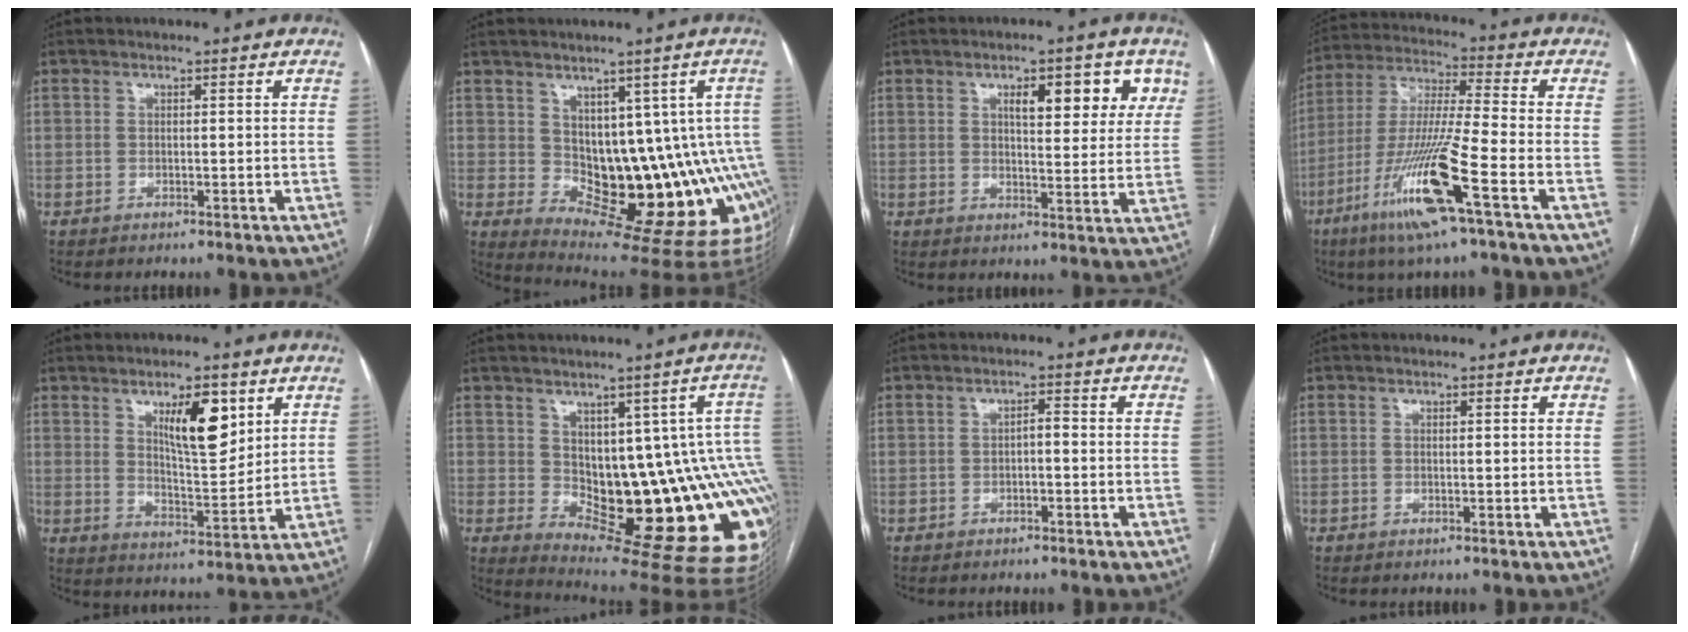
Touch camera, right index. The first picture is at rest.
{"total": 14.5, "force": [-0.5, 7.6, 12.4], "torque": [-0.114, 0.016, 0.009]}
{"total": 9.7, "force": [4.5, 2.8, 8.1], "torque": [-0.101, 0.010, 0.061]}
{"total": 15.5, "force": [-7.4, -0.5, 13.6], "torque": [-0.281, -0.026, -0.142]}
{"total": 9.4, "force": [4.4, 2.6, 7.8], "torque": [-0.130, -0.005, 0.079]}
{"total": 16.2, "force": [-1.5, 7.1, 14.5], "torque": [-0.102, 0.019, -0.006]}
{"total": 1.4, "force": [-0.4, 0.5, 1.3], "torque": [-0.018, 0.005, -0.009]}
{"total": 0.0}